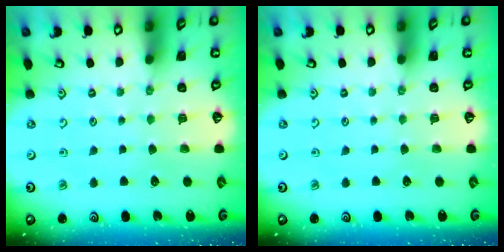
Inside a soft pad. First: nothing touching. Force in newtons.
{"total": 0.0}